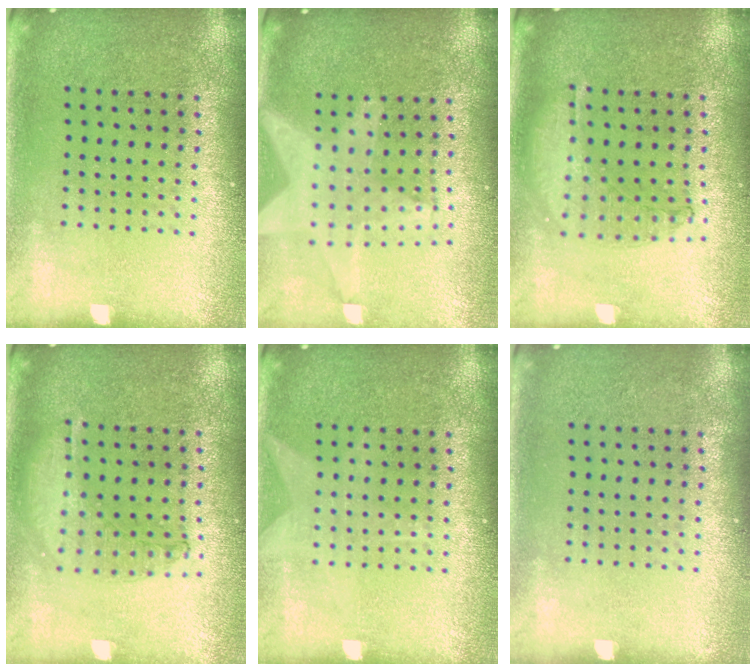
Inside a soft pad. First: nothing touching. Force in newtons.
{"total": 2.1, "press": 1.8, "slide": 1.1}
{"total": 0.9, "press": 0.9, "slide": 0.3}
{"total": 0.9, "press": 0.9, "slide": 0.2}
{"total": 1.0, "press": 1.0, "slide": 0.1}
{"total": 0.0}